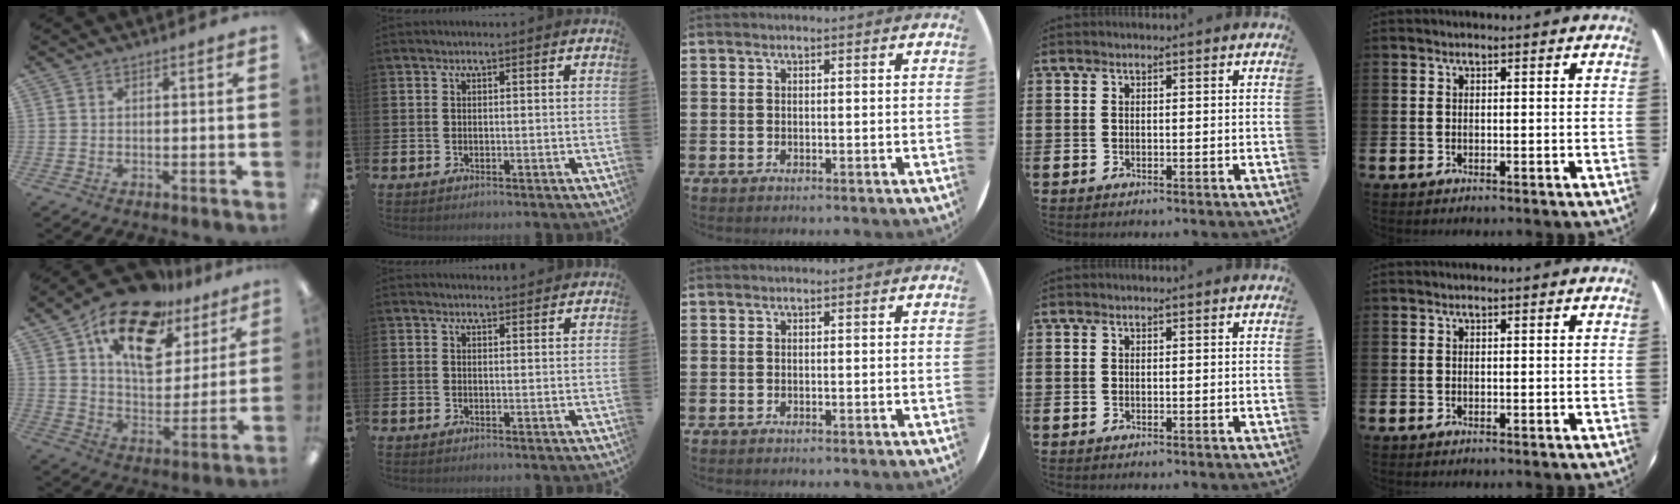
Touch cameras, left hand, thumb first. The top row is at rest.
{"thumb": {"total": 19.1, "force": [12.4, 9.8, 10.7], "torque": [-0.179, -0.069, 0.218]}, "index": {"total": 1.6, "force": [1.6, 0.3, 0.0], "torque": [0.008, -0.007, 0.026]}}